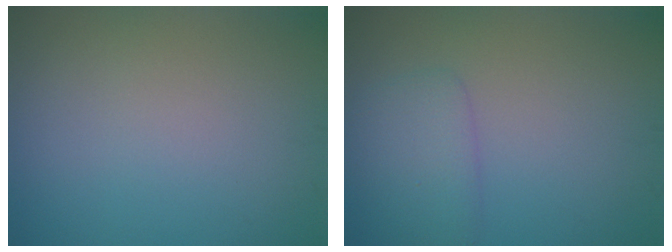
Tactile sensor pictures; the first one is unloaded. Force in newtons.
{"total": 2.6, "press": 2.6, "slide": 0.1}